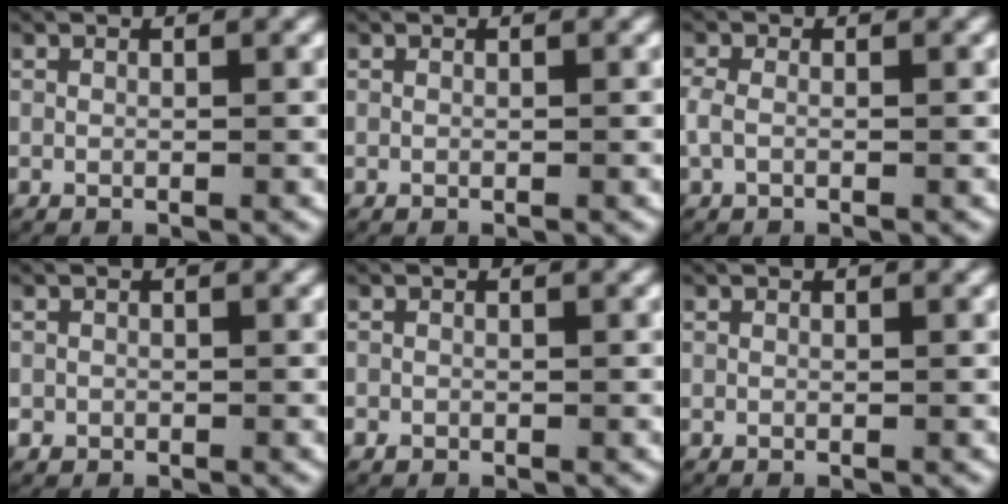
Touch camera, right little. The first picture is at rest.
{"total": 0.0}
{"total": 1.5, "force": [-0.4, 1.0, 1.0], "torque": [-0.033, 0.000, -0.008]}
{"total": 1.9, "force": [-0.8, 1.8, 0.3], "torque": [-0.017, -0.010, -0.012]}
{"total": 1.1, "force": [-0.6, 0.8, 0.2], "torque": [-0.008, -0.004, -0.011]}
{"total": 0.0}